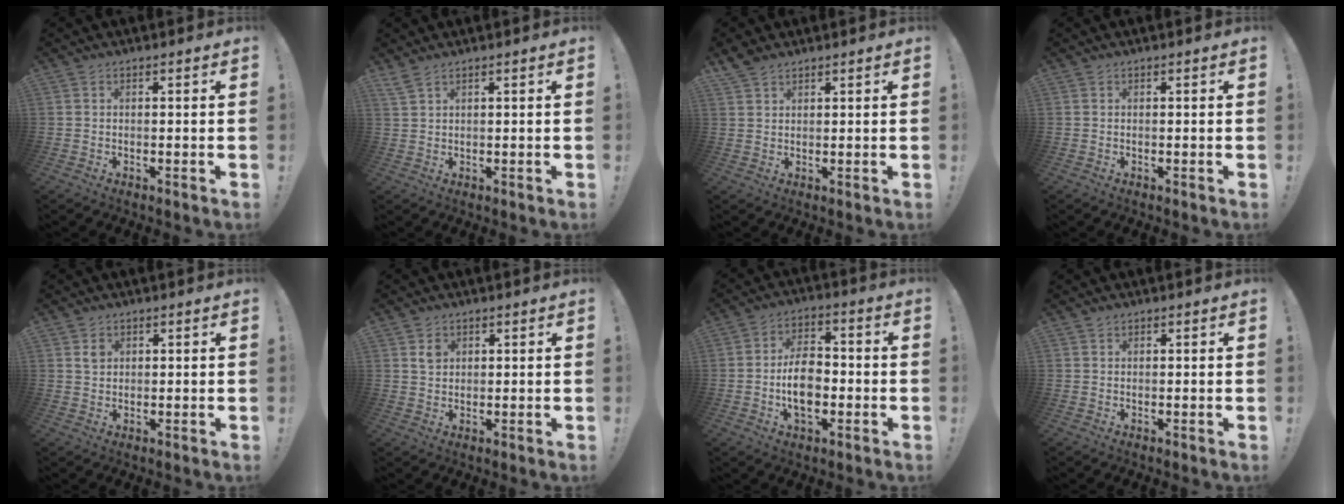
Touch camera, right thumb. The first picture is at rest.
{"total": 2.6, "force": [2.0, 0.7, 1.6], "torque": [-0.035, -0.005, 0.038]}
{"total": 3.8, "force": [3.1, 1.6, 1.3], "torque": [-0.021, -0.016, 0.060]}
{"total": 0.0}
{"total": 2.3, "force": [1.2, 1.9, 0.7], "torque": [0.007, -0.008, 0.018]}
{"total": 3.0, "force": [1.7, 2.3, 0.9], "torque": [0.000, -0.009, 0.028]}
{"total": 10.8, "force": [-2.3, 7.0, 7.9], "torque": [-0.133, 0.010, -0.040]}
{"total": 0.8, "force": [0.6, 0.5, 0.2], "torque": [0.000, -0.002, 0.011]}